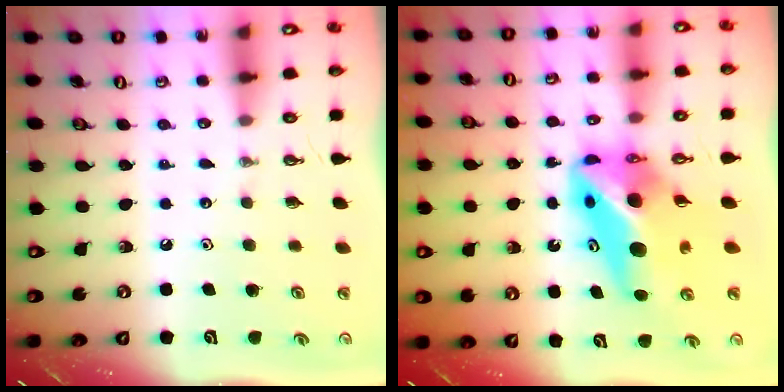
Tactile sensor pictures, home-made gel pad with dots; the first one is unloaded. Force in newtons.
{"total": 12.6, "press": 12.6, "slide": 1.0}